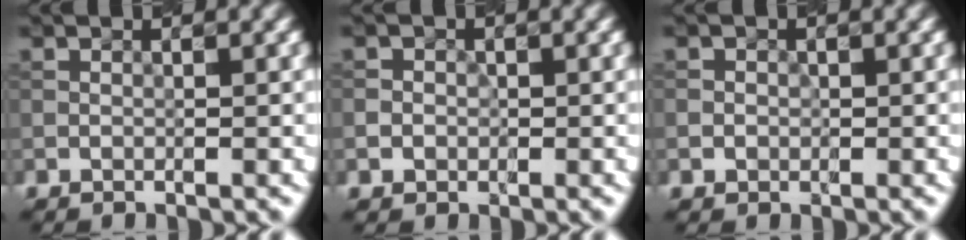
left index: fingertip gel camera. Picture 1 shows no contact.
{"total": 1.4, "force": [-0.2, 1.3, 0.3], "torque": [0.008, 0.008, -0.008]}
{"total": 0.9, "force": [-0.1, 0.9, 0.1], "torque": [0.010, 0.001, -0.004]}